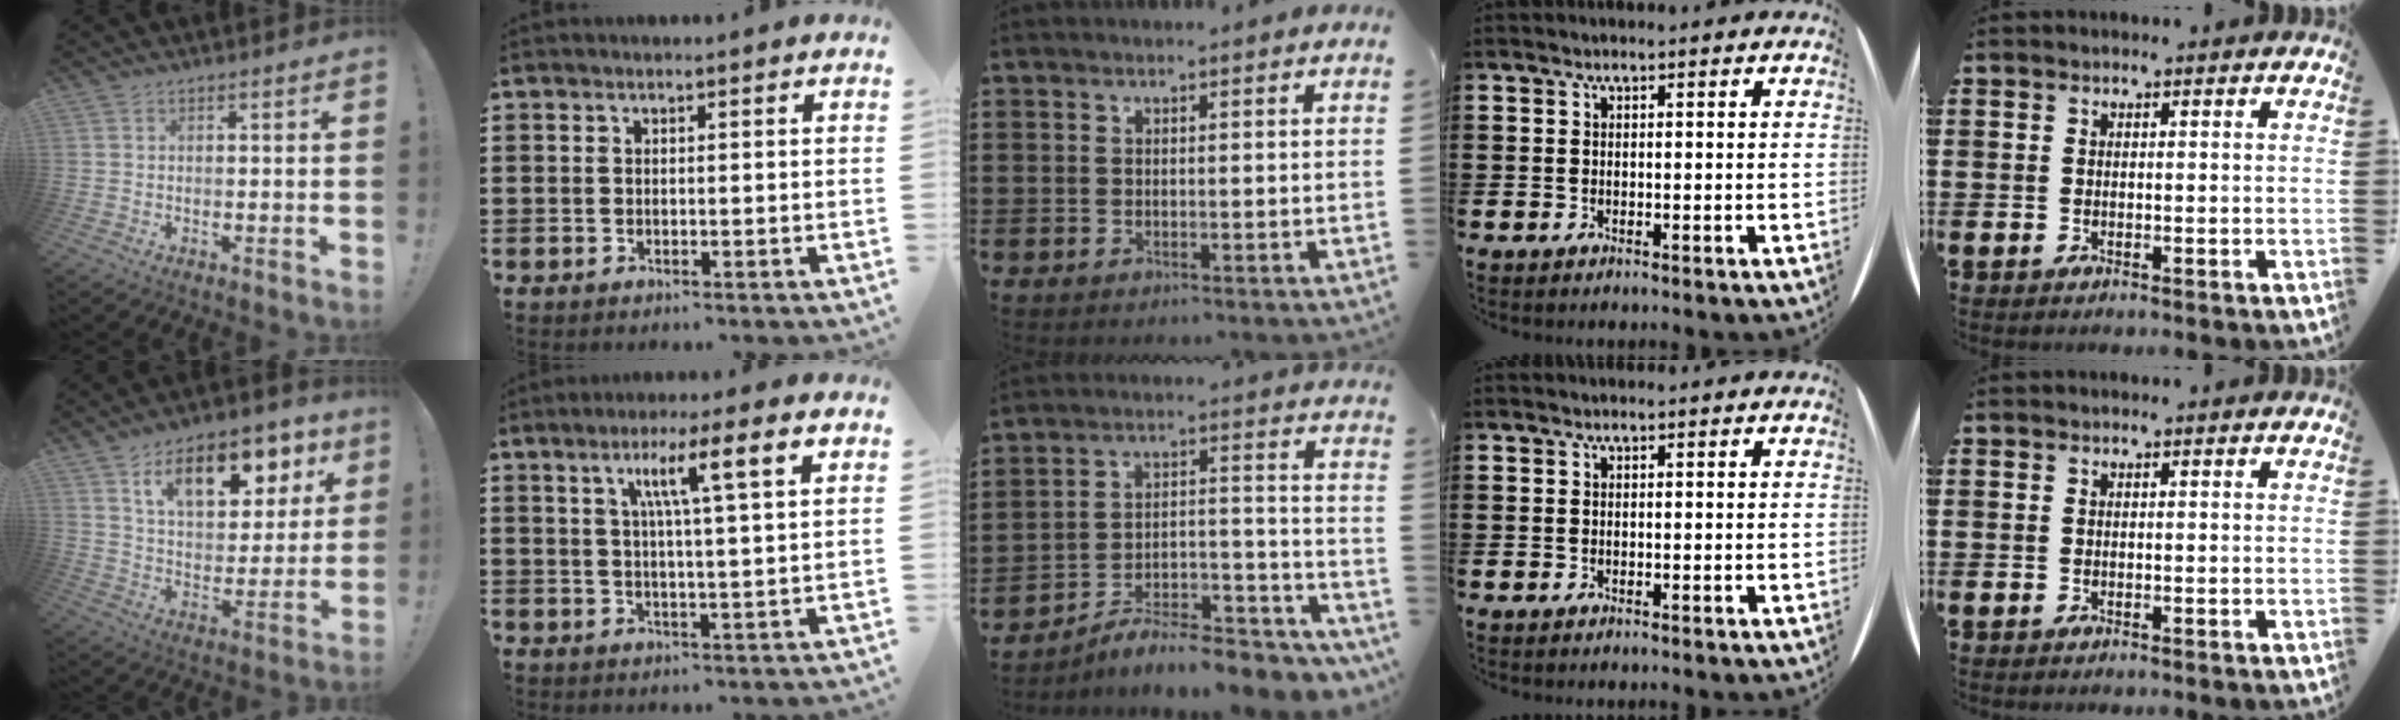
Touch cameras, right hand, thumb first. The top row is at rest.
{"thumb": {"total": 16.4, "force": [8.7, 8.7, 10.8], "torque": [-0.155, -0.042, 0.144]}, "index": {"total": 7.7, "force": [3.1, 0.1, 7.1], "torque": [-0.138, 0.001, 0.045]}, "middle": {"total": 8.0, "force": [-7.3, 1.2, 2.8], "torque": [-0.037, 0.012, -0.141]}}